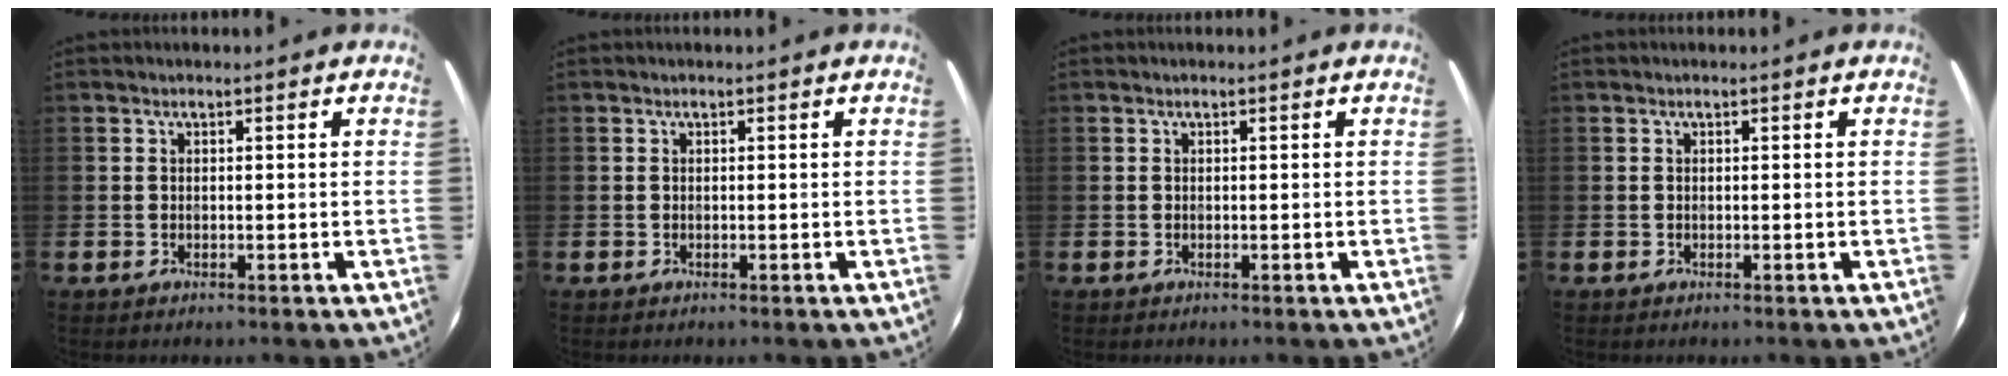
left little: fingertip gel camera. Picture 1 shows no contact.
{"total": 0.0}
{"total": 0.0}
{"total": 0.0}